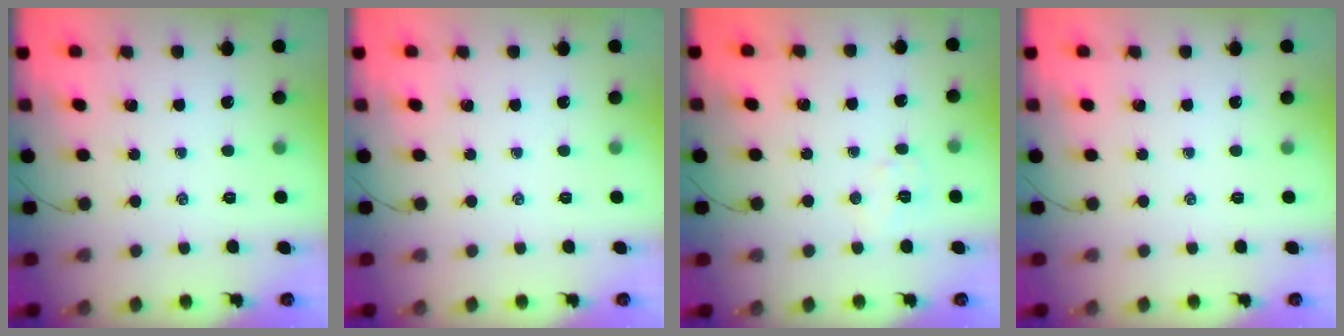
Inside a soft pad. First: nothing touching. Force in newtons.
{"total": 0.0}
{"total": 5.1, "press": 5.0, "slide": 0.8}
{"total": 0.0}